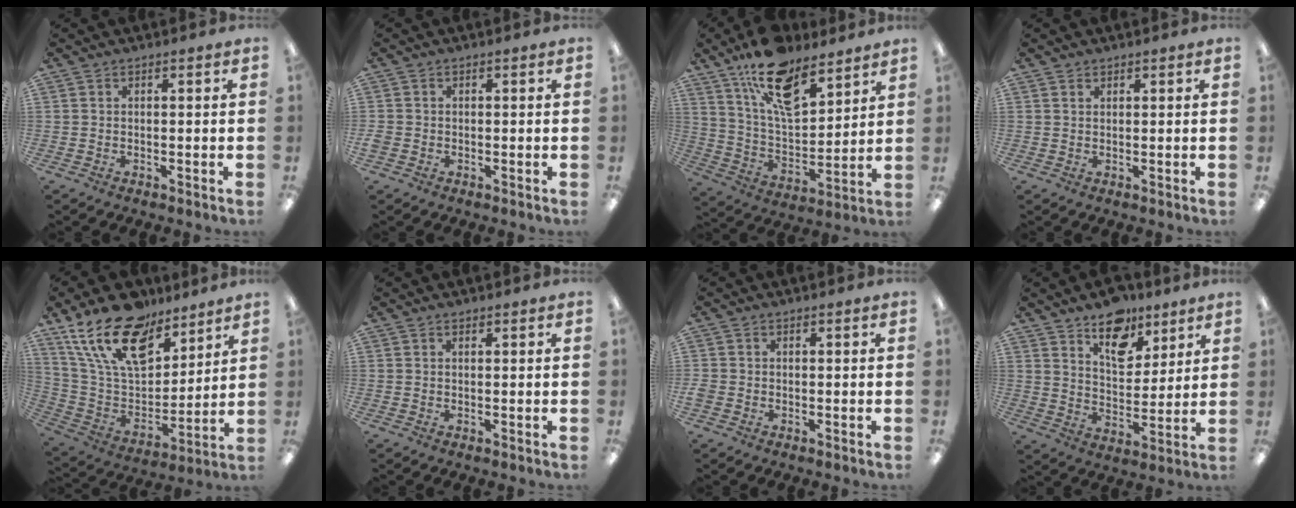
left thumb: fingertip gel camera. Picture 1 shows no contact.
{"total": 1.6, "force": [-0.5, 1.4, 0.6], "torque": [-0.009, 0.003, -0.008]}
{"total": 17.3, "force": [12.1, 7.6, 9.6], "torque": [-0.170, -0.062, 0.215]}
{"total": 1.0, "force": [0.8, 0.6, 0.0], "torque": [-0.002, 0.000, 0.017]}
{"total": 20.9, "force": [14.2, 10.8, 11.0], "torque": [-0.208, -0.080, 0.259]}
{"total": 0.5, "force": [0.4, 0.3, 0.1], "torque": [-0.001, 0.001, 0.008]}
{"total": 1.7, "force": [-0.6, 1.5, 0.7], "torque": [-0.009, 0.003, -0.010]}
{"total": 12.0, "force": [8.5, 6.9, 5.0], "torque": [-0.056, -0.052, 0.153]}